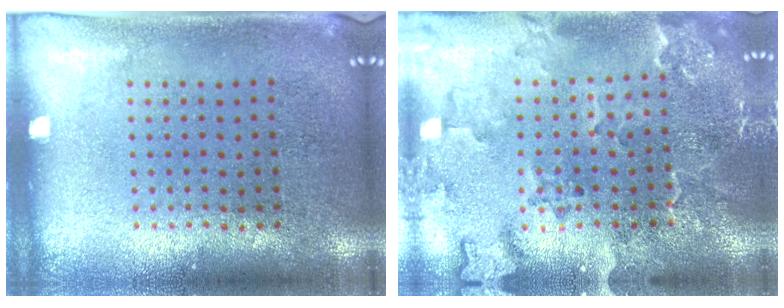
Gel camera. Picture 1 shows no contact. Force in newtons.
{"total": 2.3, "press": 2.1, "slide": 0.8}